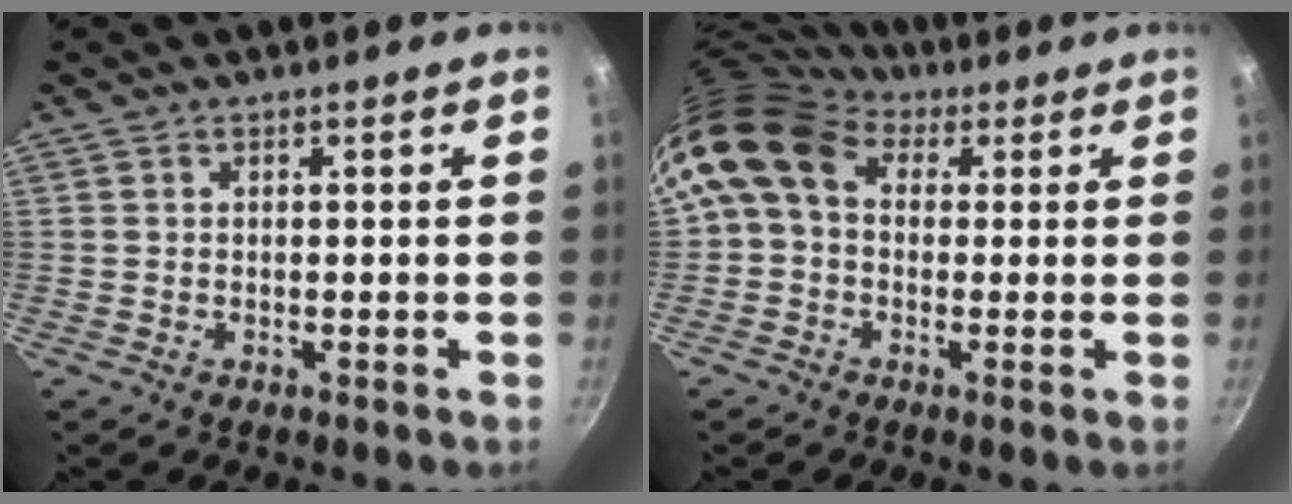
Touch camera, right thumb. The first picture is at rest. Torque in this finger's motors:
{"motor_torque": [2.29, 2.28, 1.27, -0.74, 0.58]}